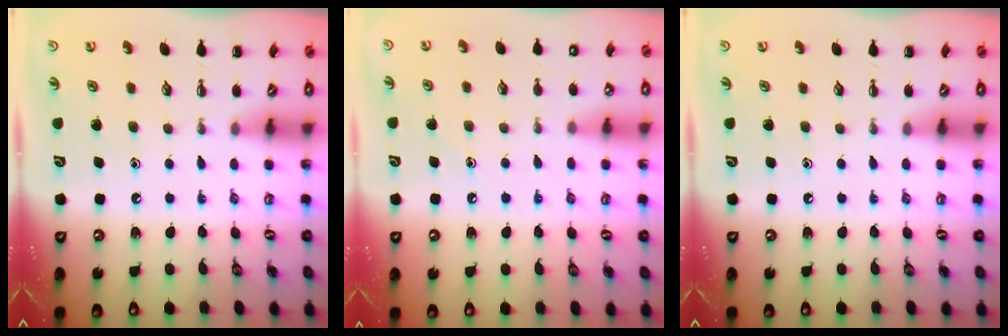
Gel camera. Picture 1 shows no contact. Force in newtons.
{"total": 7.5, "press": 7.2, "slide": 2.1}
{"total": 0.0}